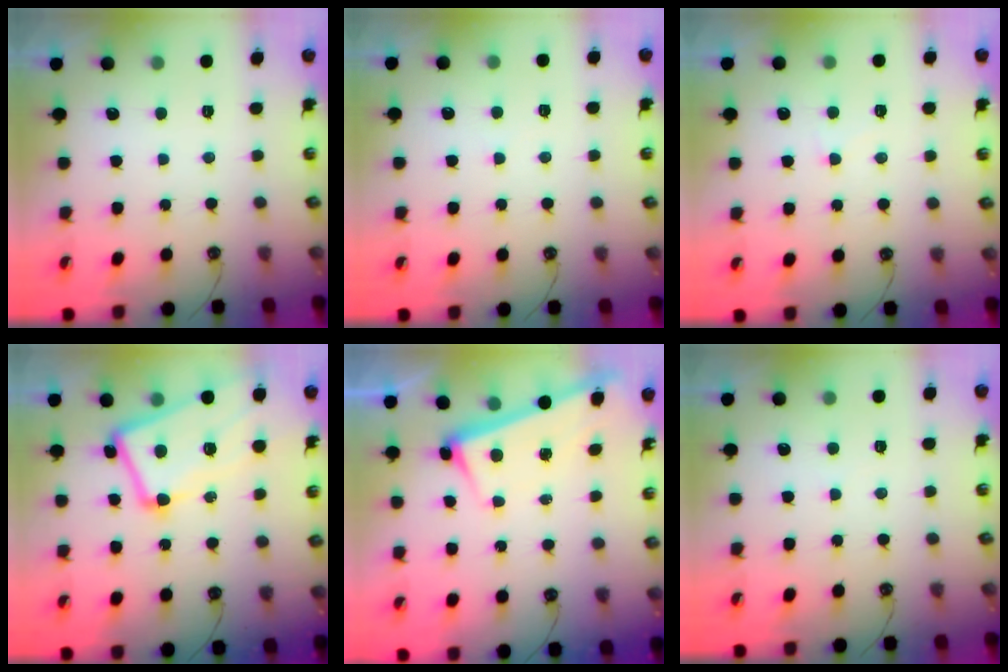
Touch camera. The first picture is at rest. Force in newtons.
{"total": 2.9, "press": 2.9, "slide": 0.3}
{"total": 4.8, "press": 4.7, "slide": 0.8}
{"total": 9.7, "press": 9.6, "slide": 1.7}
{"total": 2.8, "press": 2.7, "slide": 0.7}
{"total": 2.9, "press": 2.9, "slide": 0.3}